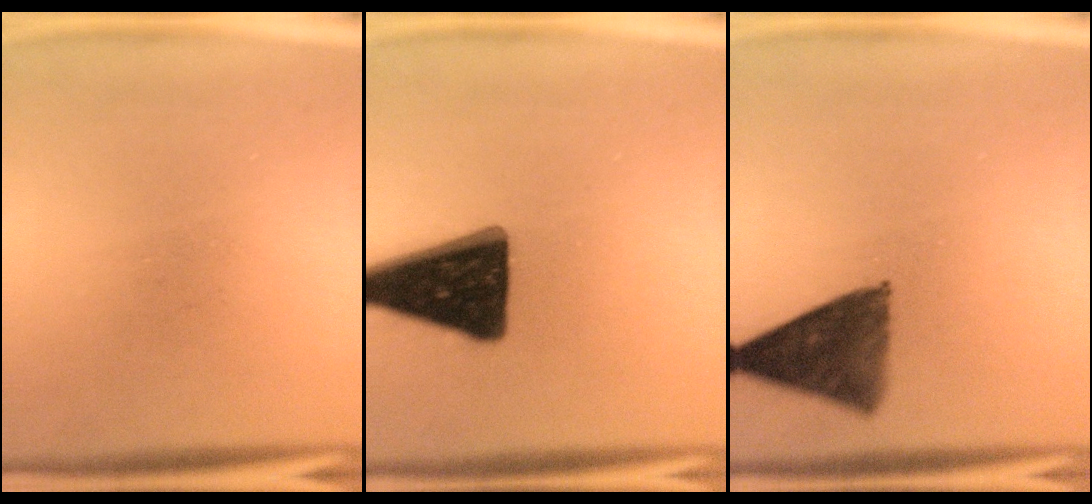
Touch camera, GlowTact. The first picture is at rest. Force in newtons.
{"total": 17.6}
{"total": 9.8}